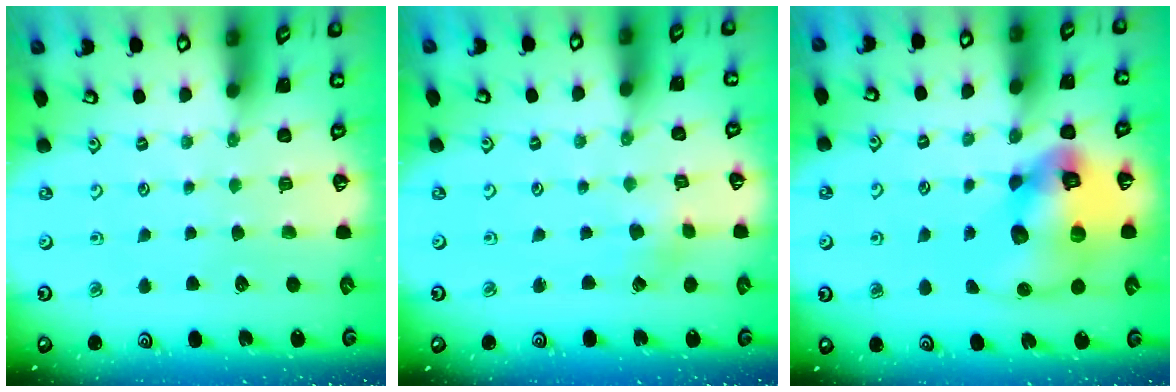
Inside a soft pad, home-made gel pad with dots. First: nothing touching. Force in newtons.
{"total": 1.2, "press": 1.2, "slide": 0.1}
{"total": 18.5, "press": 18.4, "slide": 2.6}